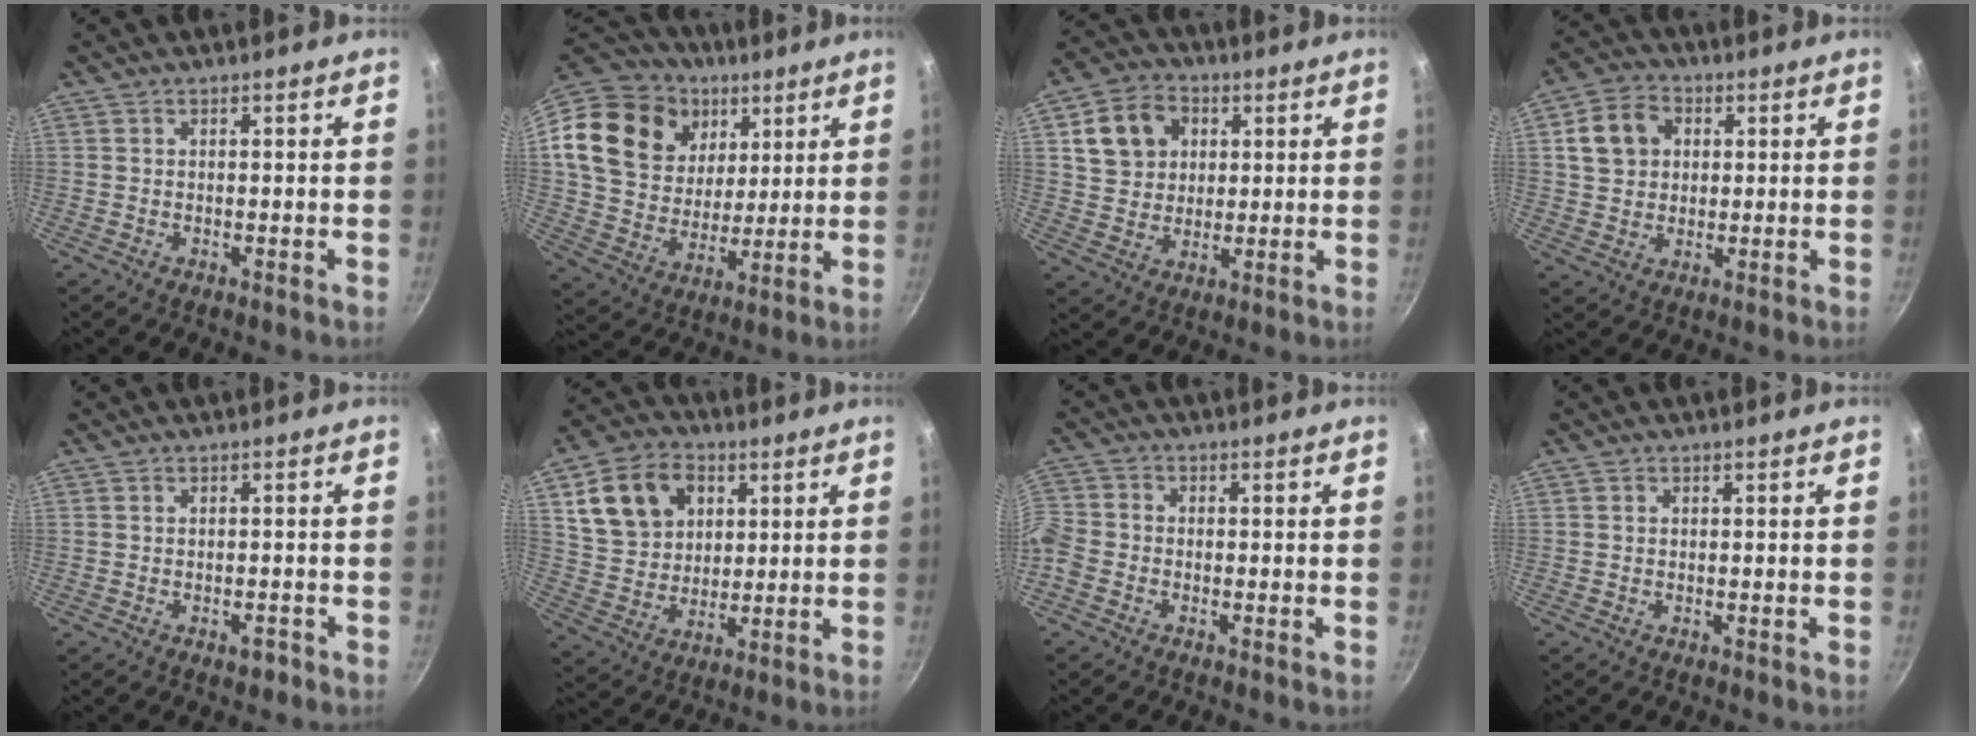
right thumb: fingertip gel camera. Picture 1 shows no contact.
{"total": 24.1, "force": [9.8, 18.1, 12.4], "torque": [-0.214, -0.008, 0.182]}
{"total": 11.3, "force": [3.4, 9.3, 5.4], "torque": [-0.073, 0.007, 0.056]}
{"total": 9.5, "force": [2.4, 7.7, 4.9], "torque": [-0.067, 0.013, 0.034]}
{"total": 1.9, "force": [-1.1, 1.0, 1.1], "torque": [-0.010, 0.013, -0.011]}
{"total": 15.4, "force": [5.2, 11.9, 8.3], "torque": [-0.132, -0.004, 0.096]}
{"total": 7.7, "force": [-3.0, 6.0, 3.9], "torque": [-0.097, 0.020, -0.081]}
{"total": 0.5, "force": [0.0, 0.5, 0.2], "torque": [-0.001, 0.003, -0.001]}